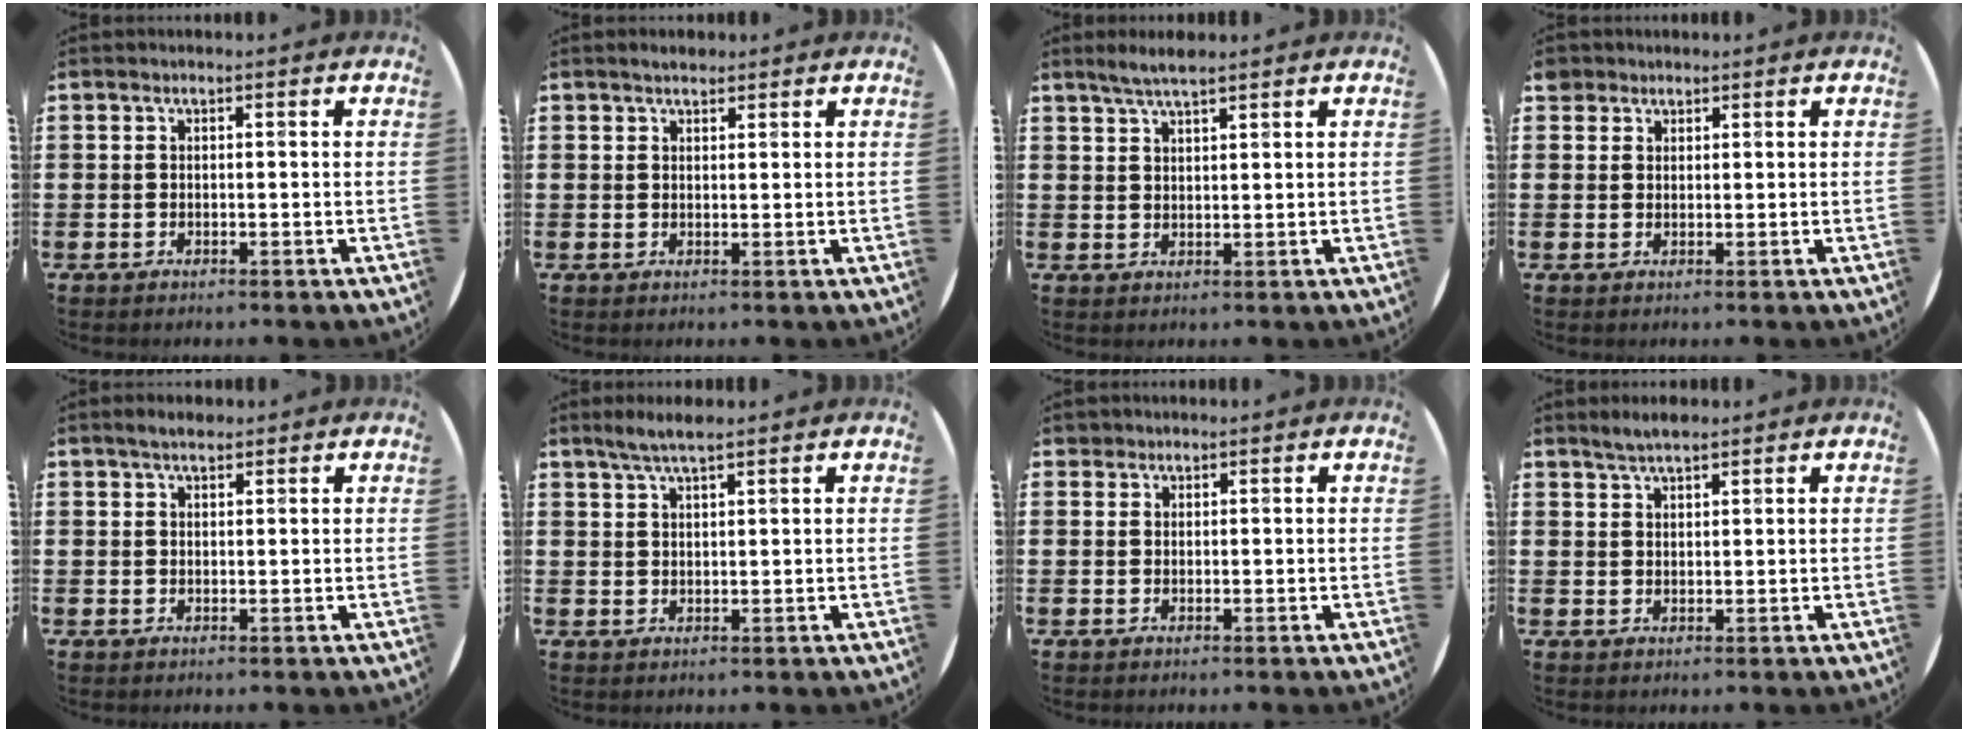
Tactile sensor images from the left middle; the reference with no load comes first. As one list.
[{"total": 1.5, "force": [1.3, 0.4, 0.4], "torque": [-0.001, 0.001, 0.023]}, {"total": 3.1, "force": [2.7, 0.3, 1.4], "torque": [-0.032, 0.001, 0.048]}, {"total": 1.7, "force": [1.4, 0.8, 0.0], "torque": [0.006, 0.001, 0.027]}, {"total": 2.0, "force": [1.7, 0.6, 0.9], "torque": [-0.010, 0.003, 0.030]}, {"total": 3.4, "force": [2.8, 0.4, 1.8], "torque": [-0.040, 0.002, 0.050]}, {"total": 1.1, "force": [1.0, 0.4, 0.0], "torque": [-0.001, 0.003, 0.020]}, {"total": 2.6, "force": [2.4, 0.4, 0.8], "torque": [-0.019, 0.003, 0.045]}]